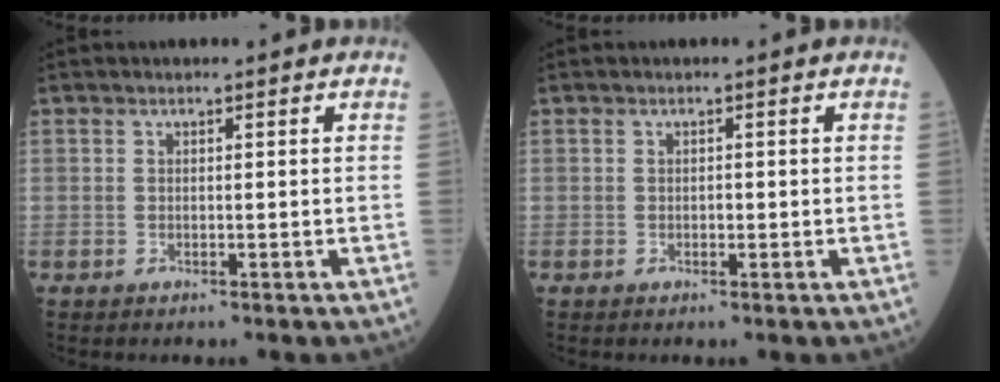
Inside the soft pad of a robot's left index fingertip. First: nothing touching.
{"total": 0.5, "force": [-0.1, 0.3, 0.4], "torque": [-0.009, 0.000, -0.002]}